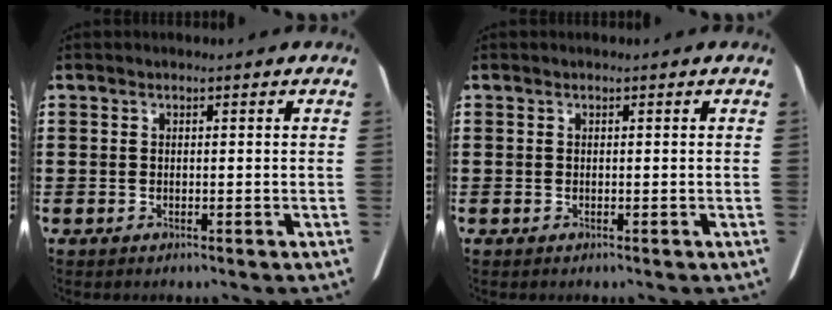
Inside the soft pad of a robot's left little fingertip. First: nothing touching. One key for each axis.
{"total": 0.0}